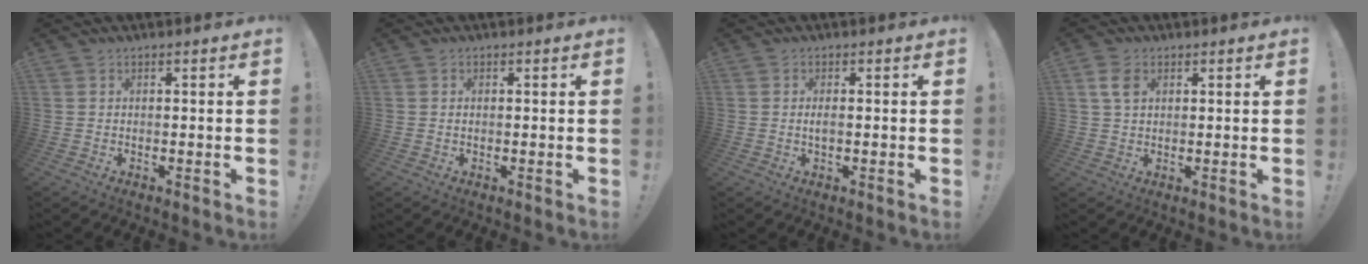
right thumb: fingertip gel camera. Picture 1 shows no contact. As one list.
[{"total": 0.5, "force": [0.2, 0.4, 0.3], "torque": [-0.011, 0.004, 0.004]}, {"total": 1.5, "force": [-0.4, 0.5, 1.4], "torque": [-0.020, -0.001, -0.008]}, {"total": 7.0, "force": [2.3, 5.0, 4.2], "torque": [-0.063, 0.005, 0.046]}]